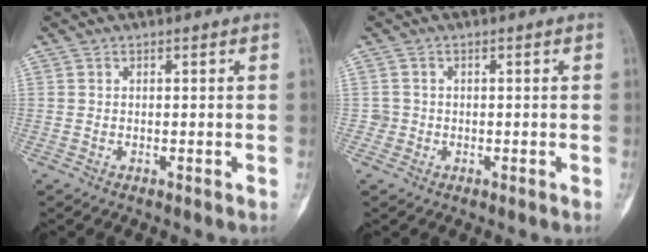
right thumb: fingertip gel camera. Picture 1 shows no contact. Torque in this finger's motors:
{"motor_torque": [-0.10, -0.02, 0.32, -0.10, 0.03]}